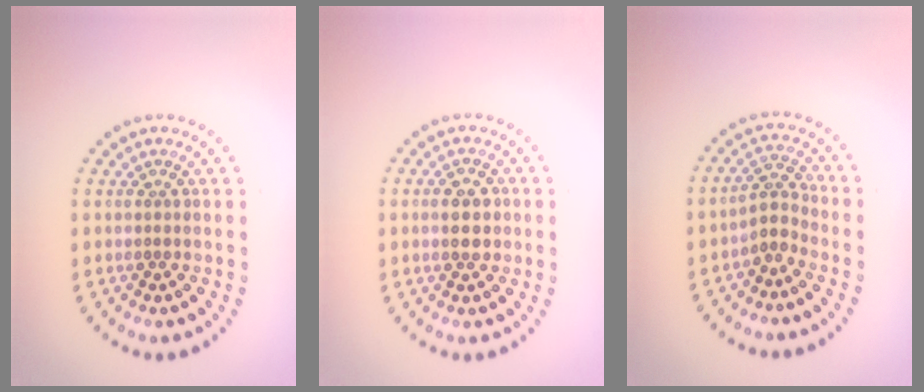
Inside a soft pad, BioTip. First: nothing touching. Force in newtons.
{"total": 2.2, "press": 2.2, "slide": 0.0}
{"total": 2.3, "press": 1.6, "slide": 1.6}